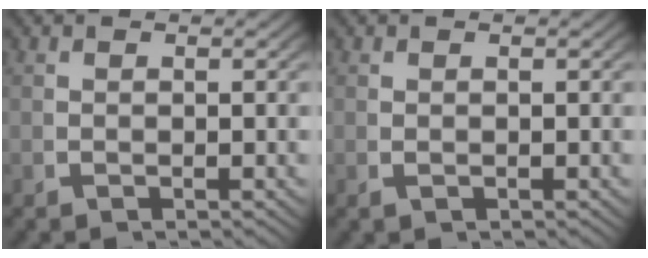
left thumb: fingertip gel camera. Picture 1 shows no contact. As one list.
[{"total": 0.0}]